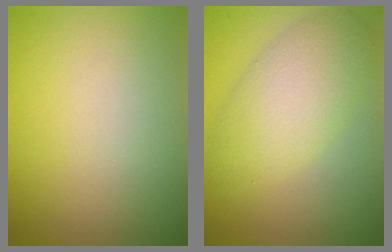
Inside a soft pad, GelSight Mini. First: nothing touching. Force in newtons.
{"total": 5.1, "press": 5.1, "slide": 0.3}